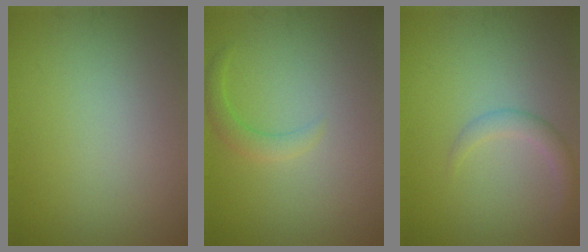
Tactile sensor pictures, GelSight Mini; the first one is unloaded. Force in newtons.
{"total": 1.6, "press": 1.6, "slide": 0.2}
{"total": 1.8, "press": 1.8, "slide": 0.1}